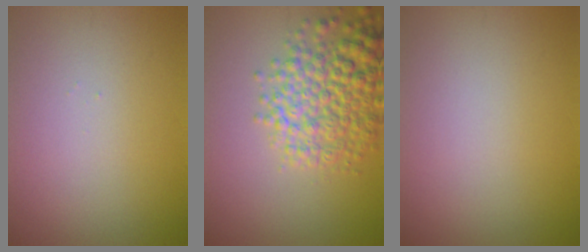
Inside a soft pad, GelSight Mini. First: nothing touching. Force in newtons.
{"total": 6.4, "press": 6.4, "slide": 0.3}
{"total": 0.0}